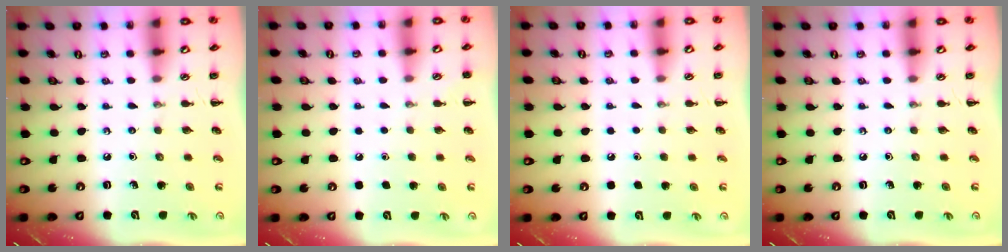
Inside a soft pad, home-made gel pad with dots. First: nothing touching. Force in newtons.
{"total": 1.6, "press": 1.6, "slide": 0.1}
{"total": 1.7, "press": 1.7, "slide": 0.1}
{"total": 0.0}